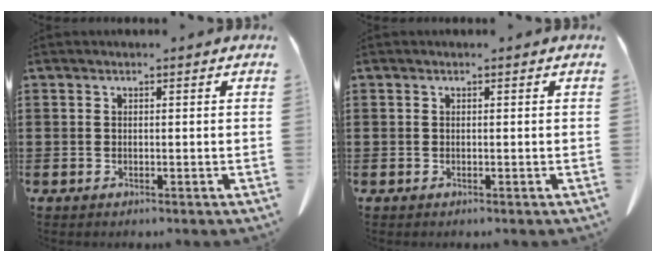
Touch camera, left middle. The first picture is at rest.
{"total": 0.0}